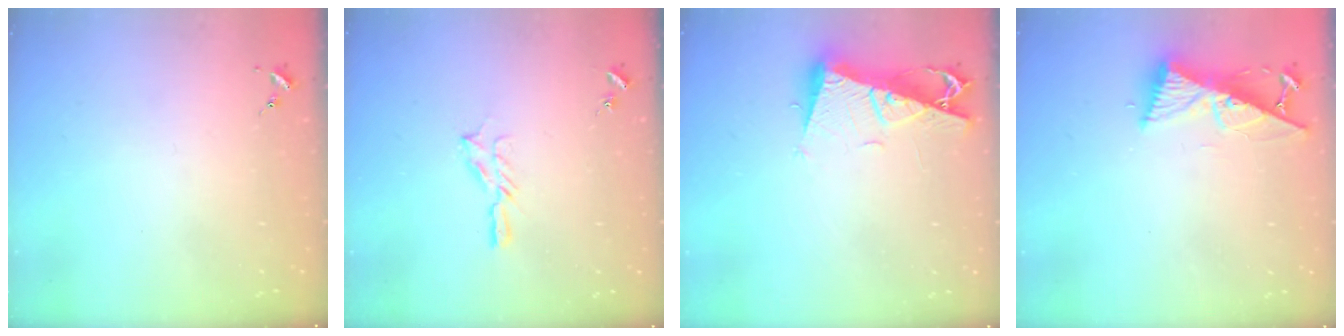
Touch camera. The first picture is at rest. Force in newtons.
{"total": 5.6, "press": 5.6, "slide": 0.6}
{"total": 10.6, "press": 10.5, "slide": 1.3}
{"total": 10.6, "press": 10.5, "slide": 1.2}